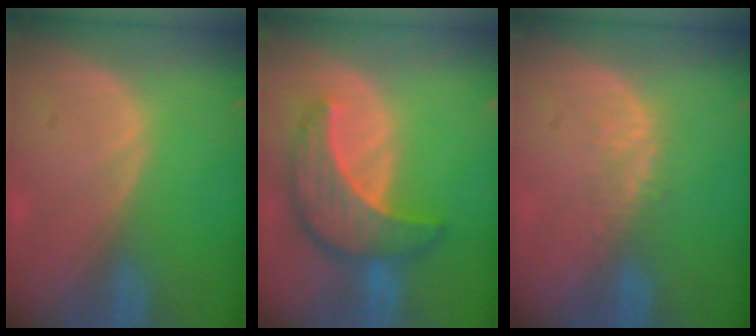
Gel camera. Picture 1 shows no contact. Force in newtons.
{"total": 8.9, "press": 8.9, "slide": 0.8}
{"total": 2.9, "press": 2.3, "slide": 1.8}